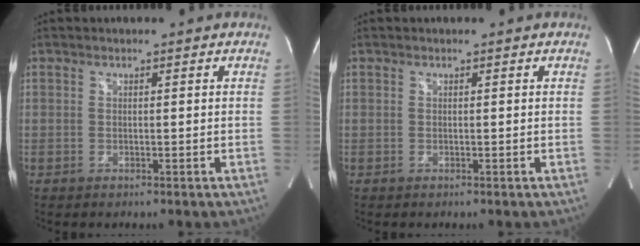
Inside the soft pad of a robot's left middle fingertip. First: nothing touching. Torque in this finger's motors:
{"motor_torque": [0.05, 0.07, 0.00, 0.00]}